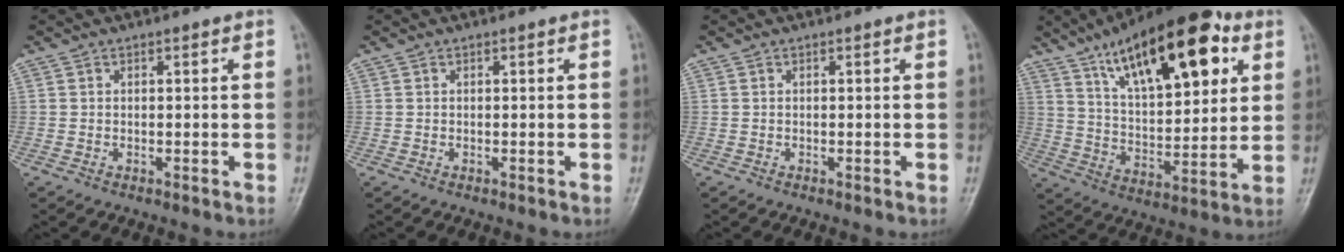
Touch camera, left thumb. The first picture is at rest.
{"total": 0.0}
{"total": 0.0}
{"total": 23.2, "force": [11.4, 9.4, 17.9], "torque": [-0.248, -0.027, 0.189]}